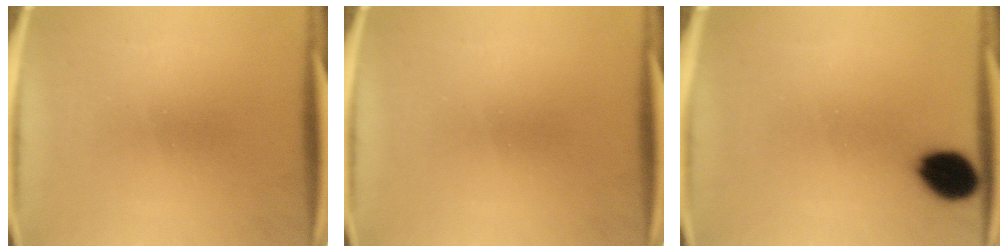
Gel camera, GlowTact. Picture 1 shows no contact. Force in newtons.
{"total": 0.0}
{"total": 8.3}